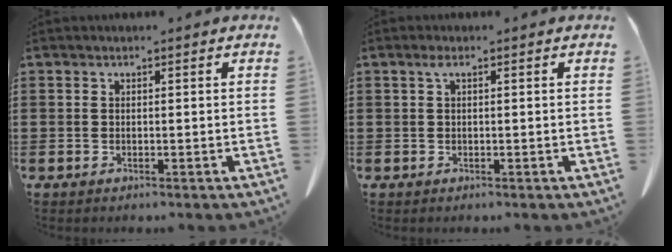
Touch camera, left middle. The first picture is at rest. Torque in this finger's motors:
{"motor_torque": [1.12, 0.91, 0.11, 0.13]}